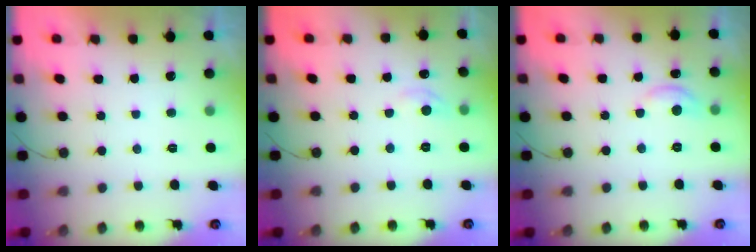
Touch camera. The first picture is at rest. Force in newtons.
{"total": 3.4, "press": 3.4, "slide": 0.4}
{"total": 7.2, "press": 7.1, "slide": 0.8}